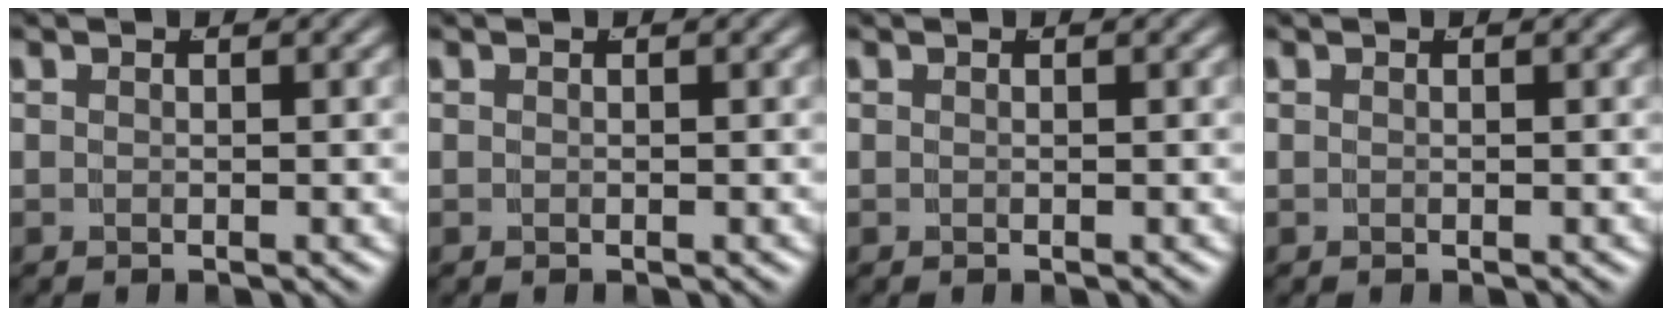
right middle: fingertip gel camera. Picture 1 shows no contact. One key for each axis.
{"total": 0.0}
{"total": 0.0}
{"total": 0.0}